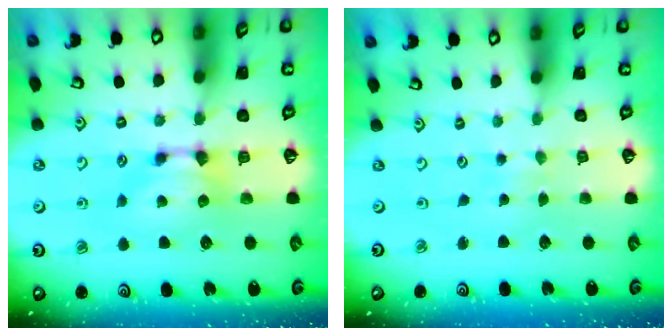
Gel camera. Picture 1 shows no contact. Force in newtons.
{"total": 4.8, "press": 4.8, "slide": 0.1}